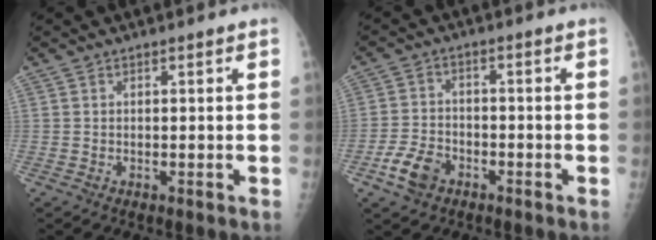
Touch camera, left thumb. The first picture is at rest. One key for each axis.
{"total": 6.1, "fx": -3.3, "fy": 4.0, "fz": 3.2, "tx": -0.058, "ty": 0.018, "tz": -0.059}